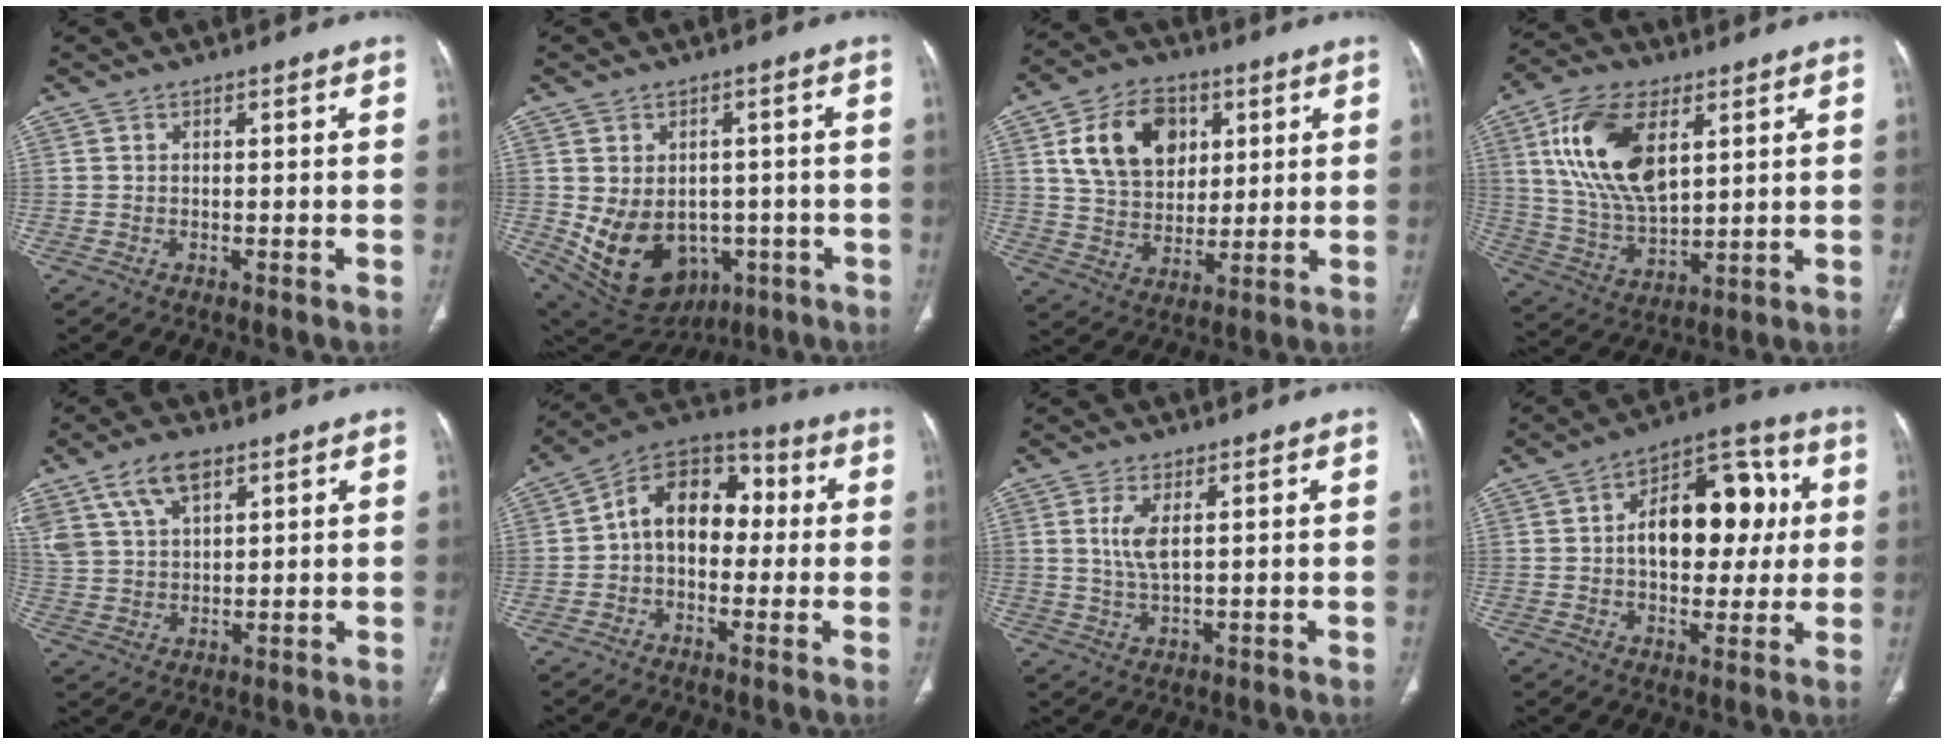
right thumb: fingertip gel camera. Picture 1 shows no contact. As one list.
[{"total": 15.3, "force": [-3.3, 11.7, 9.2], "torque": [-0.141, 0.008, -0.015]}, {"total": 15.2, "force": [5.1, 11.1, 9.1], "torque": [-0.118, -0.009, 0.094]}, {"total": 17.9, "force": [6.1, 9.4, 14.0], "torque": [-0.258, -0.016, 0.121]}, {"total": 9.9, "force": [5.7, 5.1, 6.3], "torque": [-0.115, -0.010, 0.117]}, {"total": 13.5, "force": [0.6, 9.4, 9.7], "torque": [-0.115, 0.041, -0.007]}, {"total": 4.8, "force": [1.3, 1.6, 4.3], "torque": [-0.100, -0.009, 0.033]}, {"total": 17.3, "force": [2.1, 10.5, 13.6], "torque": [-0.152, 0.026, 0.029]}]